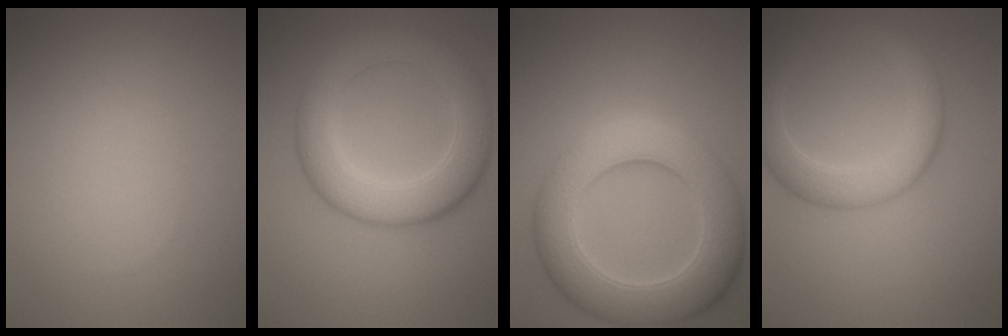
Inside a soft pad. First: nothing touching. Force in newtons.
{"total": 7.0, "press": 7.0, "slide": 0.2}
{"total": 9.5, "press": 9.5, "slide": 0.5}
{"total": 5.2, "press": 5.2, "slide": 0.1}